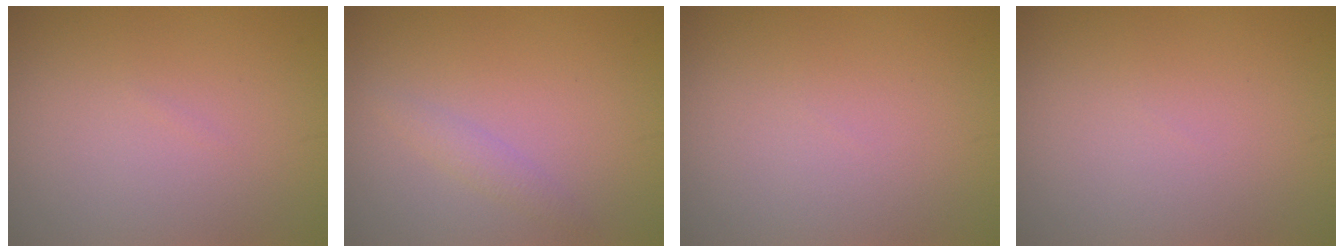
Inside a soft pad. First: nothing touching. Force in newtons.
{"total": 1.2, "press": 1.2, "slide": 0.0}
{"total": 0.0}
{"total": 0.0}